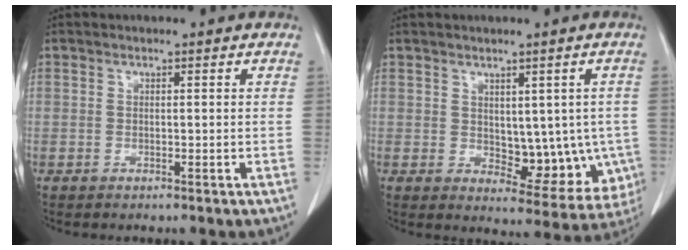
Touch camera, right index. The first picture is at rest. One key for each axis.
{"total": 9.8, "fx": -0.5, "fy": 5.6, "fz": 8.1, "tx": -0.080, "ty": 0.001, "tz": 0.011}